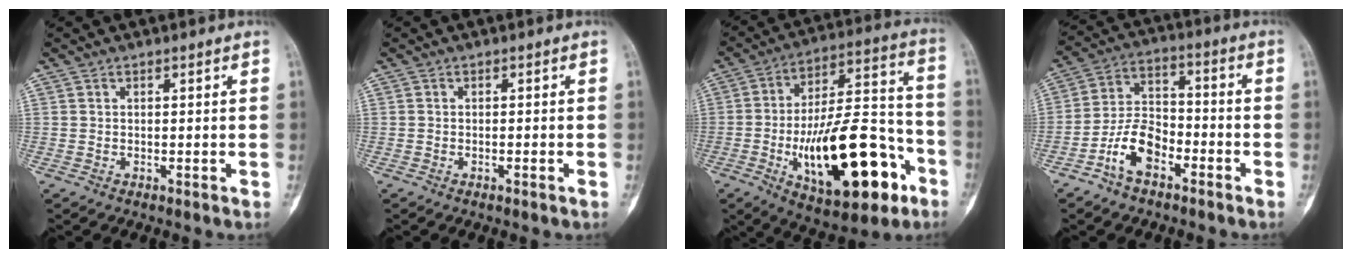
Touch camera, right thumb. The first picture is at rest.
{"total": 0.8, "force": [-0.4, 0.0, 0.7], "torque": [-0.017, 0.004, -0.003]}
{"total": 26.5, "force": [-9.7, 11.1, 22.0], "torque": [-0.348, 0.048, -0.139]}
{"total": 9.6, "force": [-5.1, 5.5, 6.1], "torque": [-0.109, 0.044, -0.101]}